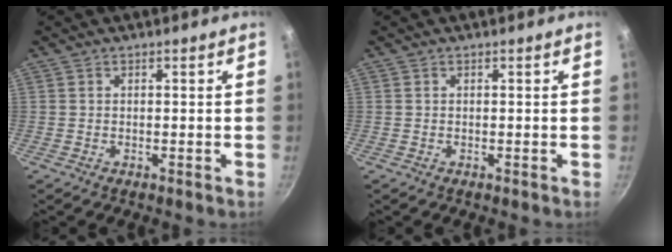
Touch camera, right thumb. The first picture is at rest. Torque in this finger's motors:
{"motor_torque": [-0.10, 0.10, 0.00, 0.00, 0.01]}